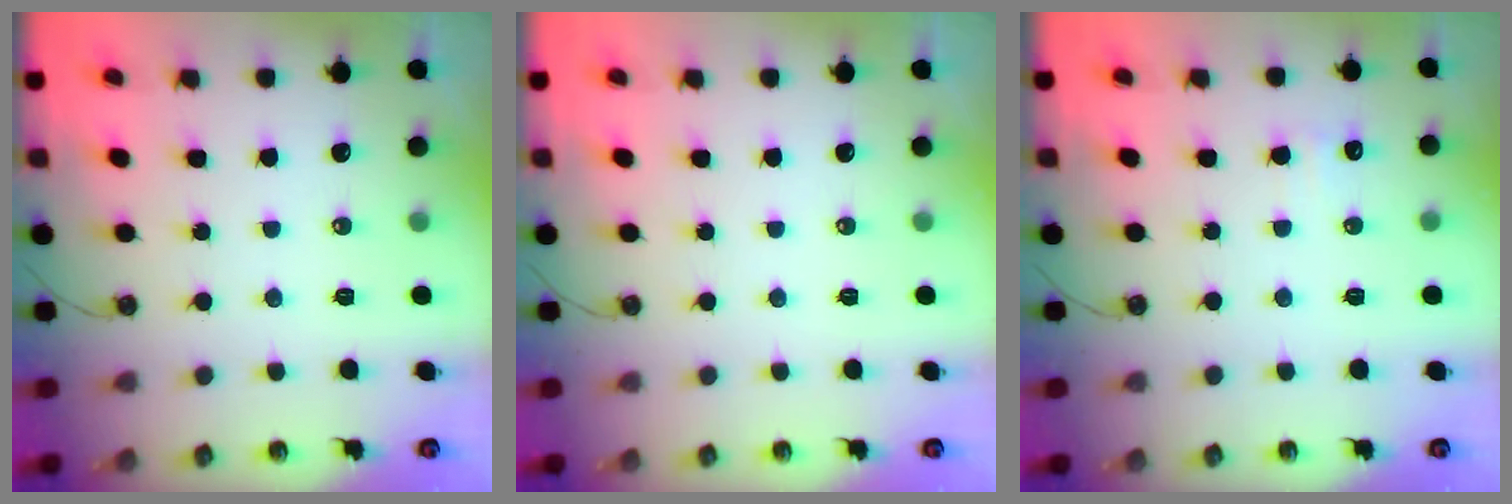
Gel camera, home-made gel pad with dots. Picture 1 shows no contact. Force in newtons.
{"total": 0.0}
{"total": 5.4, "press": 5.2, "slide": 1.2}